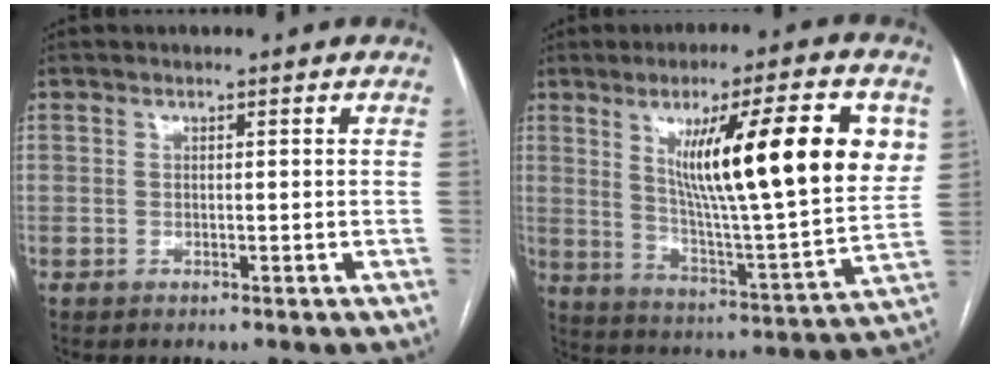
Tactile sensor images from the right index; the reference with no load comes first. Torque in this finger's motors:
{"motor_torque": [1.60, 0.54, 1.05, 0.21]}